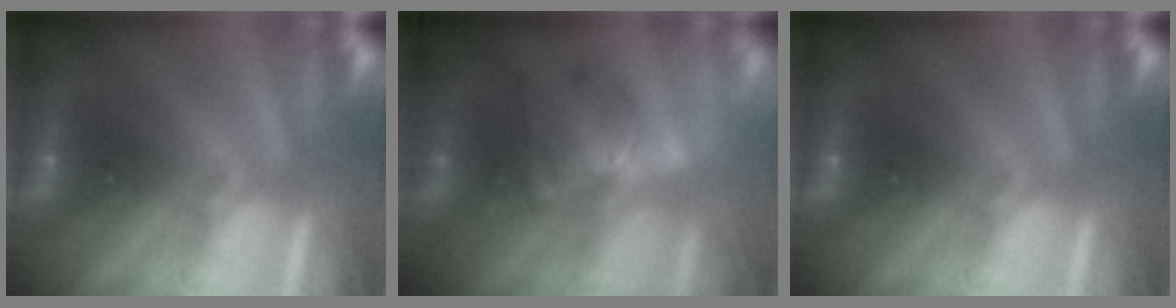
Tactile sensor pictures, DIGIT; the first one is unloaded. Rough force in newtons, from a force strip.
{"total": 2.9}
{"total": 0.0}